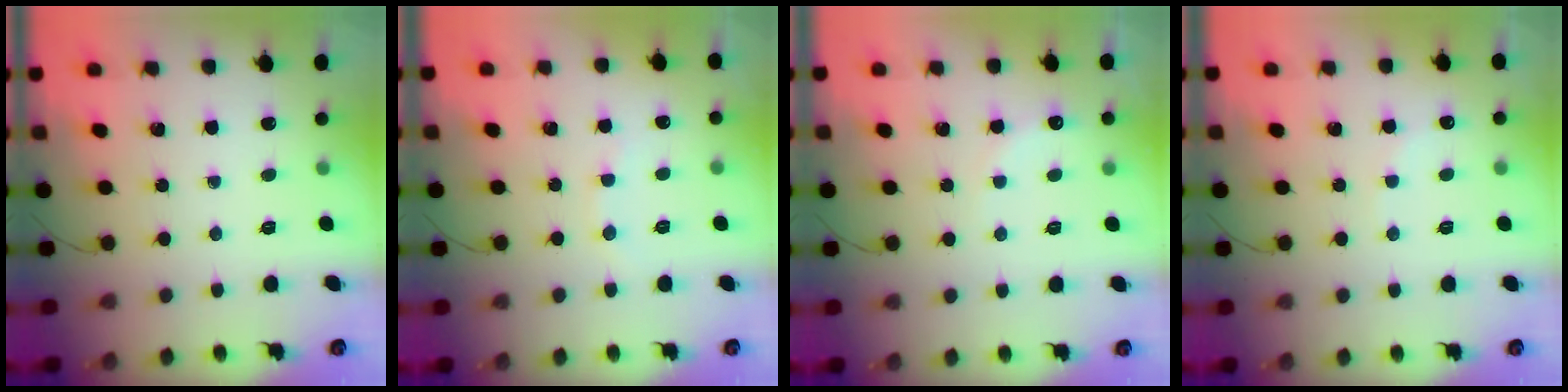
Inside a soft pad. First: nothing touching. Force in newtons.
{"total": 5.4, "press": 5.4, "slide": 0.7}
{"total": 7.4, "press": 7.2, "slide": 1.4}
{"total": 5.8, "press": 5.7, "slide": 1.0}